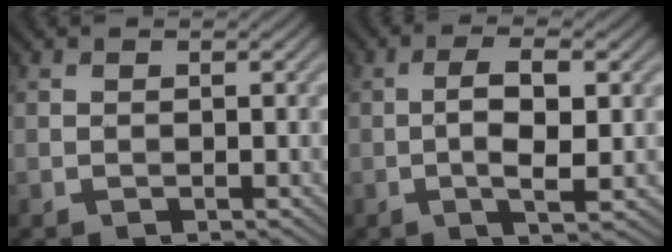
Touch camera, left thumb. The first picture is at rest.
{"total": 5.2, "force": [-0.4, 1.3, 5.0], "torque": [-0.101, 0.006, -0.006]}